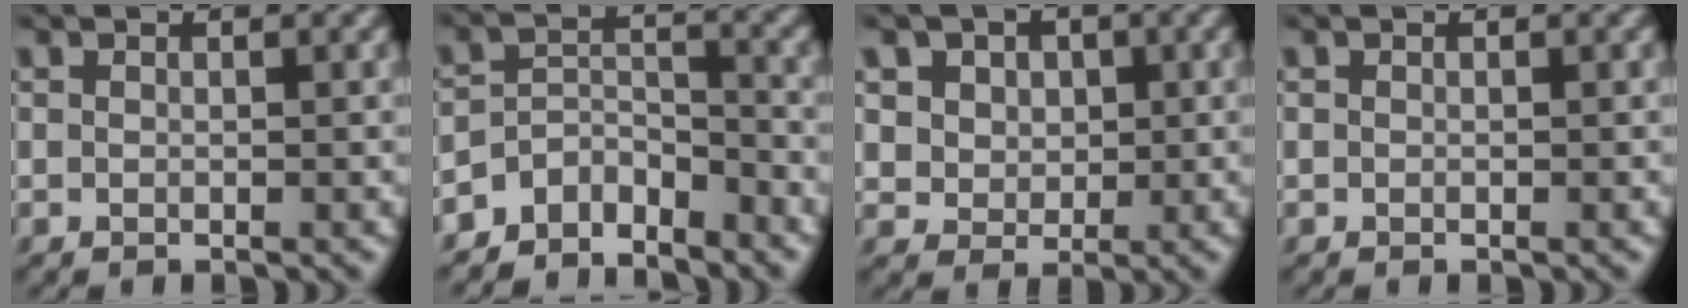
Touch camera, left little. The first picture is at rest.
{"total": 4.3, "force": [-4.0, 1.5, 0.8], "torque": [-0.010, 0.006, -0.078]}
{"total": 5.4, "force": [2.1, 4.5, 2.2], "torque": [-0.045, 0.002, 0.027]}
{"total": 0.0}